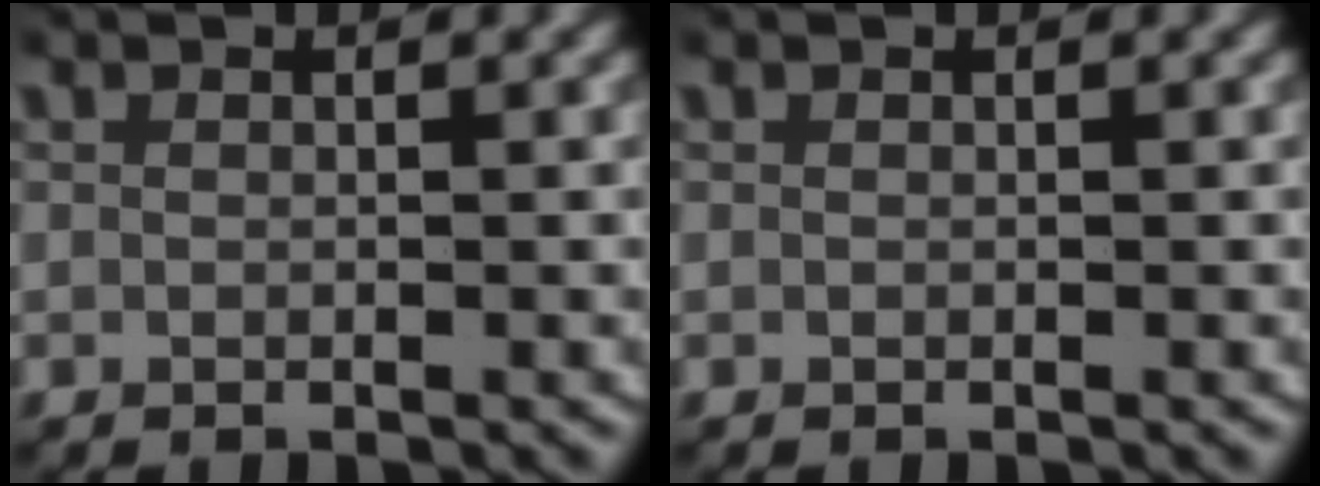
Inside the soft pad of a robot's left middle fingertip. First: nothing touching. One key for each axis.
{"total": 0.0}